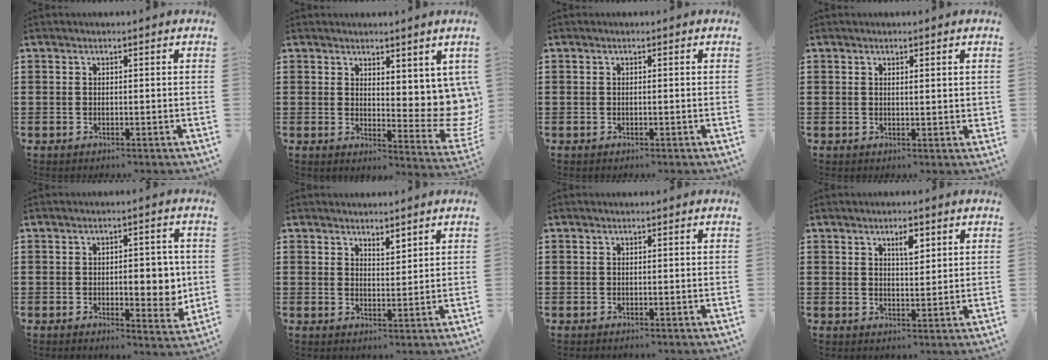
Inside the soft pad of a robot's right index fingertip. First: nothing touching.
{"total": 6.2, "force": [3.5, 3.5, 3.7], "torque": [-0.043, -0.034, 0.066]}
{"total": 0.0}
{"total": 0.9, "force": [0.6, 0.2, 0.6], "torque": [-0.012, 0.003, 0.010]}
{"total": 6.2, "force": [-0.2, 2.8, 5.5], "torque": [-0.066, -0.004, -0.010]}
{"total": 2.5, "force": [2.4, 0.7, 0.0], "torque": [-0.006, 0.003, 0.046]}
{"total": 0.0}
{"total": 3.3, "force": [1.8, 1.1, 2.5], "torque": [-0.039, -0.001, 0.027]}